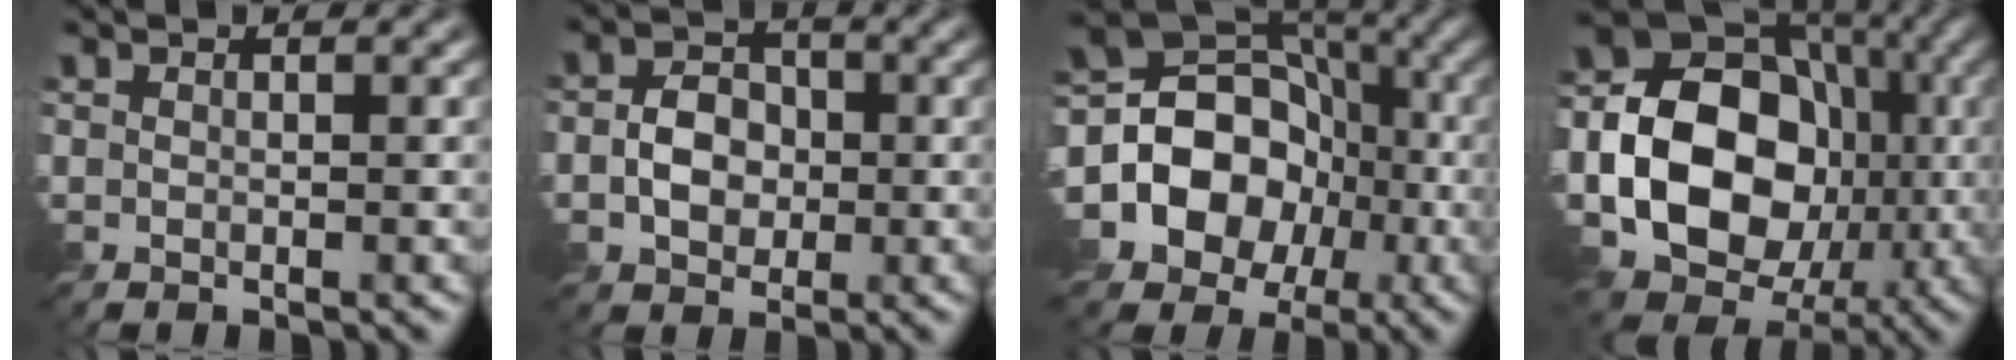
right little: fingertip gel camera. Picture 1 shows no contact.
{"total": 3.5, "force": [-0.8, 2.8, 2.0], "torque": [-0.034, 0.004, -0.022]}
{"total": 15.7, "force": [-4.6, 13.3, 6.9], "torque": [-0.142, 0.003, -0.095]}
{"total": 17.1, "force": [-2.6, 13.7, 9.8], "torque": [-0.173, -0.002, -0.051]}